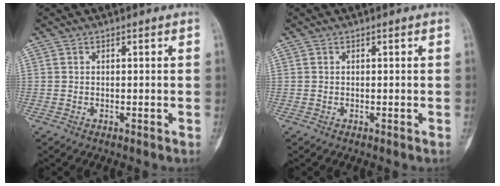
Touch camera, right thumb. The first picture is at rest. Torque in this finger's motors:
{"motor_torque": [0.00, 0.00, 0.04, -0.03, 0.02]}